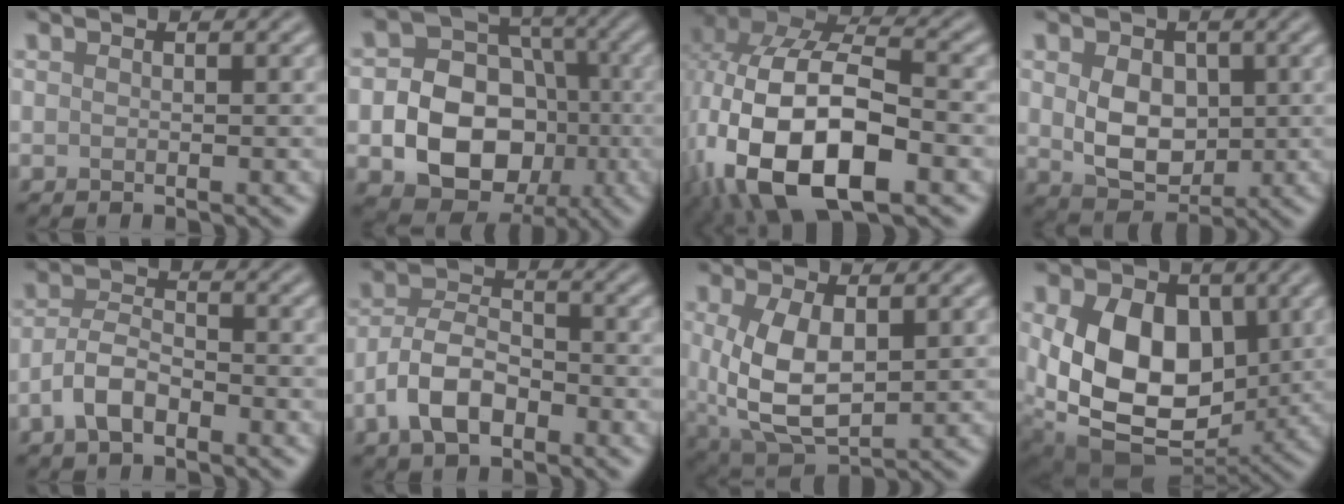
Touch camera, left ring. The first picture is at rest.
{"total": 10.7, "force": [-2.5, 8.4, 6.2], "torque": [-0.086, -0.007, -0.067]}
{"total": 15.4, "force": [-4.6, 8.1, 12.3], "torque": [-0.241, -0.015, -0.078]}
{"total": 5.5, "force": [0.4, 4.1, 3.7], "torque": [-0.069, -0.008, 0.011]}
{"total": 3.8, "force": [-2.0, 1.9, 2.6], "torque": [-0.049, 0.007, -0.045]}
{"total": 5.6, "force": [-2.6, 3.1, 3.8], "torque": [-0.067, 0.005, -0.057]}
{"total": 6.9, "force": [0.6, 3.7, 5.8], "torque": [-0.130, -0.009, 0.019]}
{"total": 11.7, "force": [0.9, 8.1, 8.4], "torque": [-0.154, -0.016, 0.012]}